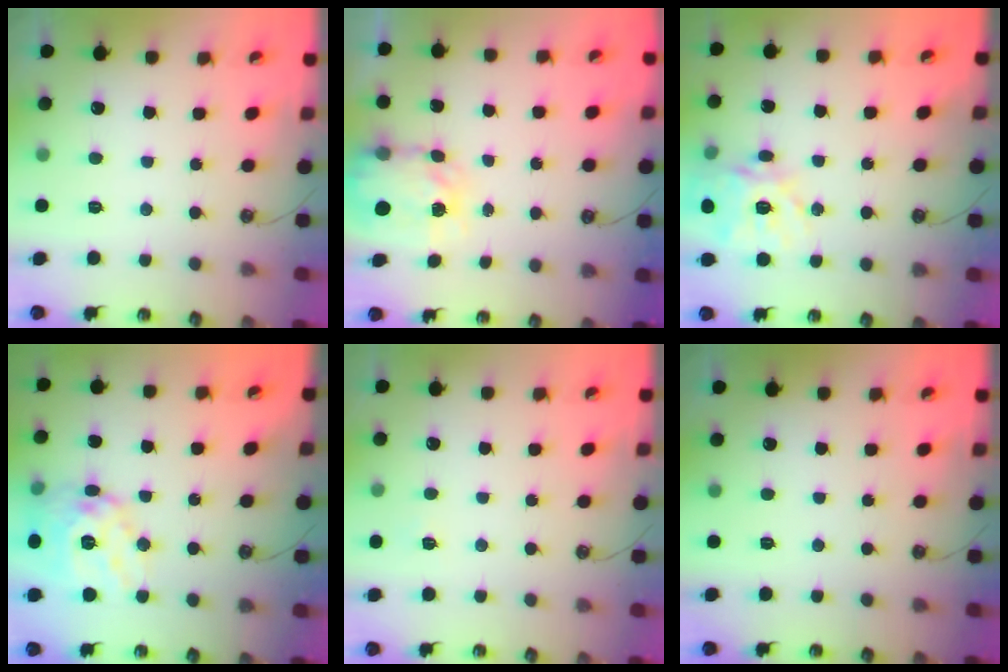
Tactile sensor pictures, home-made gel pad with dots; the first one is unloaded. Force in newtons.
{"total": 5.1, "press": 5.0, "slide": 0.2}
{"total": 18.7, "press": 18.6, "slide": 2.4}
{"total": 16.9, "press": 16.8, "slide": 1.6}
{"total": 2.7, "press": 2.6, "slide": 0.4}
{"total": 0.0}